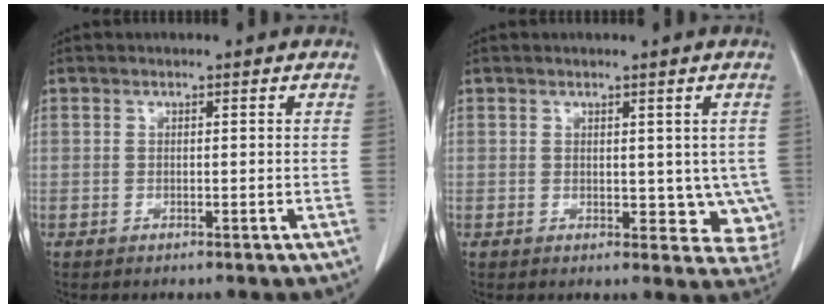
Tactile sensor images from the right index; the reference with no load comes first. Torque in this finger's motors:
{"motor_torque": [-0.17, 0.13, 0.03, 0.00]}